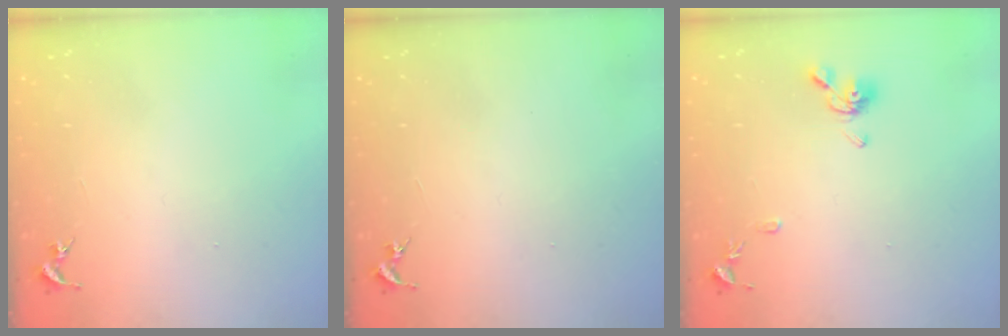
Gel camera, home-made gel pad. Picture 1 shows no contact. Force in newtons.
{"total": 0.0}
{"total": 9.4, "press": 9.4, "slide": 1.0}